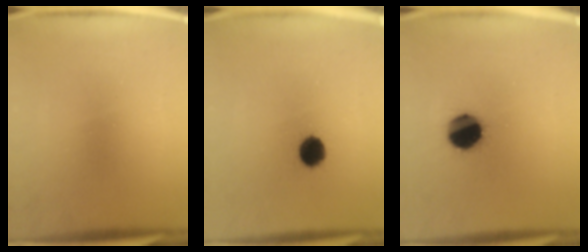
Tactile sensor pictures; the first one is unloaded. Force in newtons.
{"total": 7.2}
{"total": 11.5}